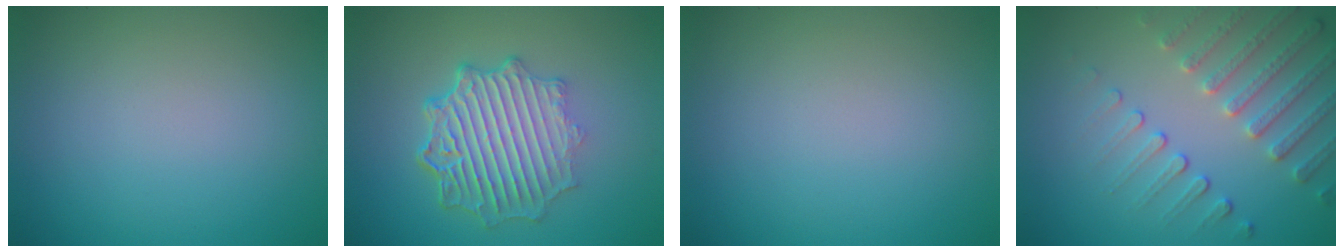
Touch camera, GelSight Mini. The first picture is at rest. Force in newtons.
{"total": 7.1, "press": 5.3, "slide": 4.7}
{"total": 0.0}
{"total": 4.7, "press": 3.7, "slide": 2.8}